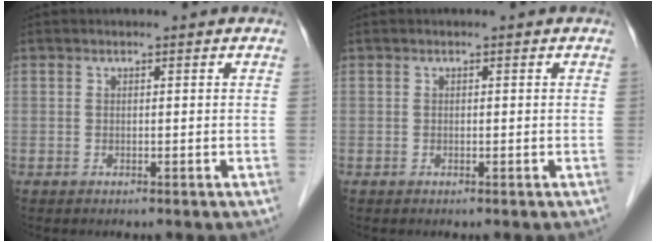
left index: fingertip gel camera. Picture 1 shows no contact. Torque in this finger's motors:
{"motor_torque": [-0.56, 0.11, 0.02, -0.01]}